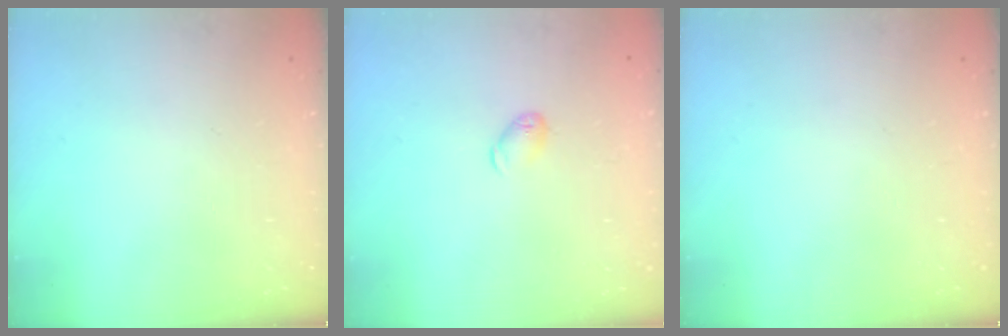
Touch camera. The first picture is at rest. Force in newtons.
{"total": 6.6, "press": 6.5, "slide": 1.1}
{"total": 0.0}